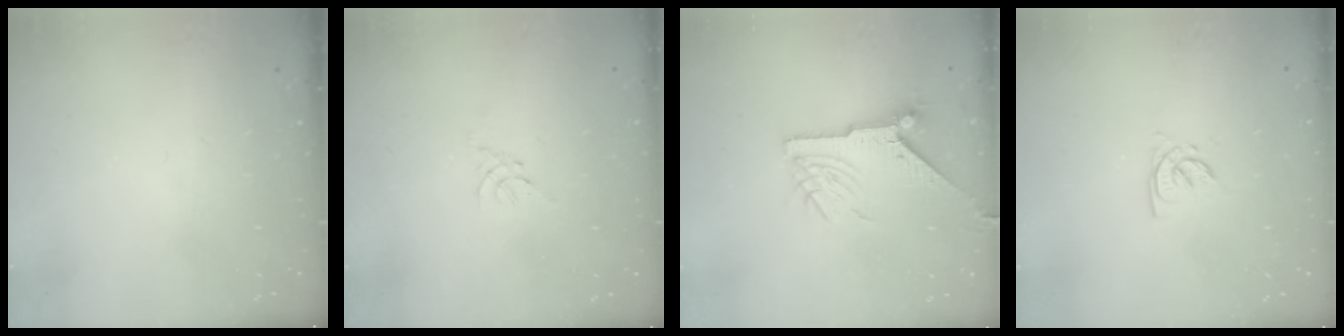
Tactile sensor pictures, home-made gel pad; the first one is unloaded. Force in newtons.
{"total": 0.5, "press": 0.4, "slide": 0.3}
{"total": 9.0, "press": 9.0, "slide": 0.4}
{"total": 2.6, "press": 2.6, "slide": 0.2}